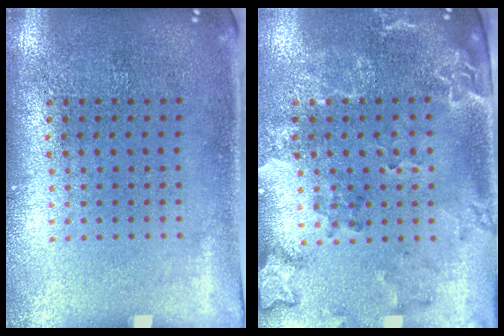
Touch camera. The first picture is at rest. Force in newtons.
{"total": 2.0, "press": 1.9, "slide": 0.7}